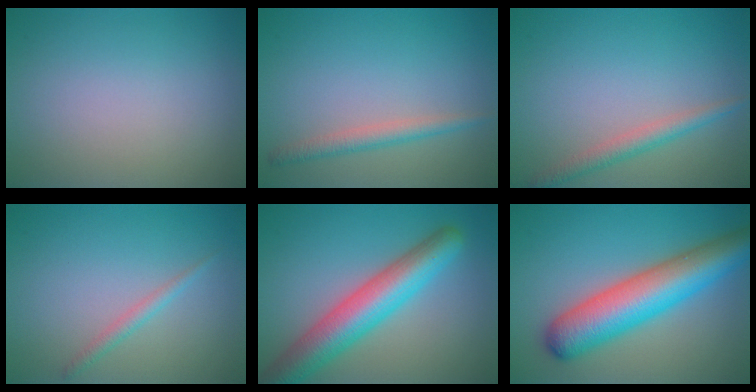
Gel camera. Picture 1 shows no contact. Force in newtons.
{"total": 2.0, "press": 2.0, "slide": 0.1}
{"total": 2.2, "press": 2.2, "slide": 0.1}
{"total": 1.2, "press": 1.2, "slide": 0.0}
{"total": 7.4, "press": 7.4, "slide": 0.2}
{"total": 9.1, "press": 9.1, "slide": 0.4}